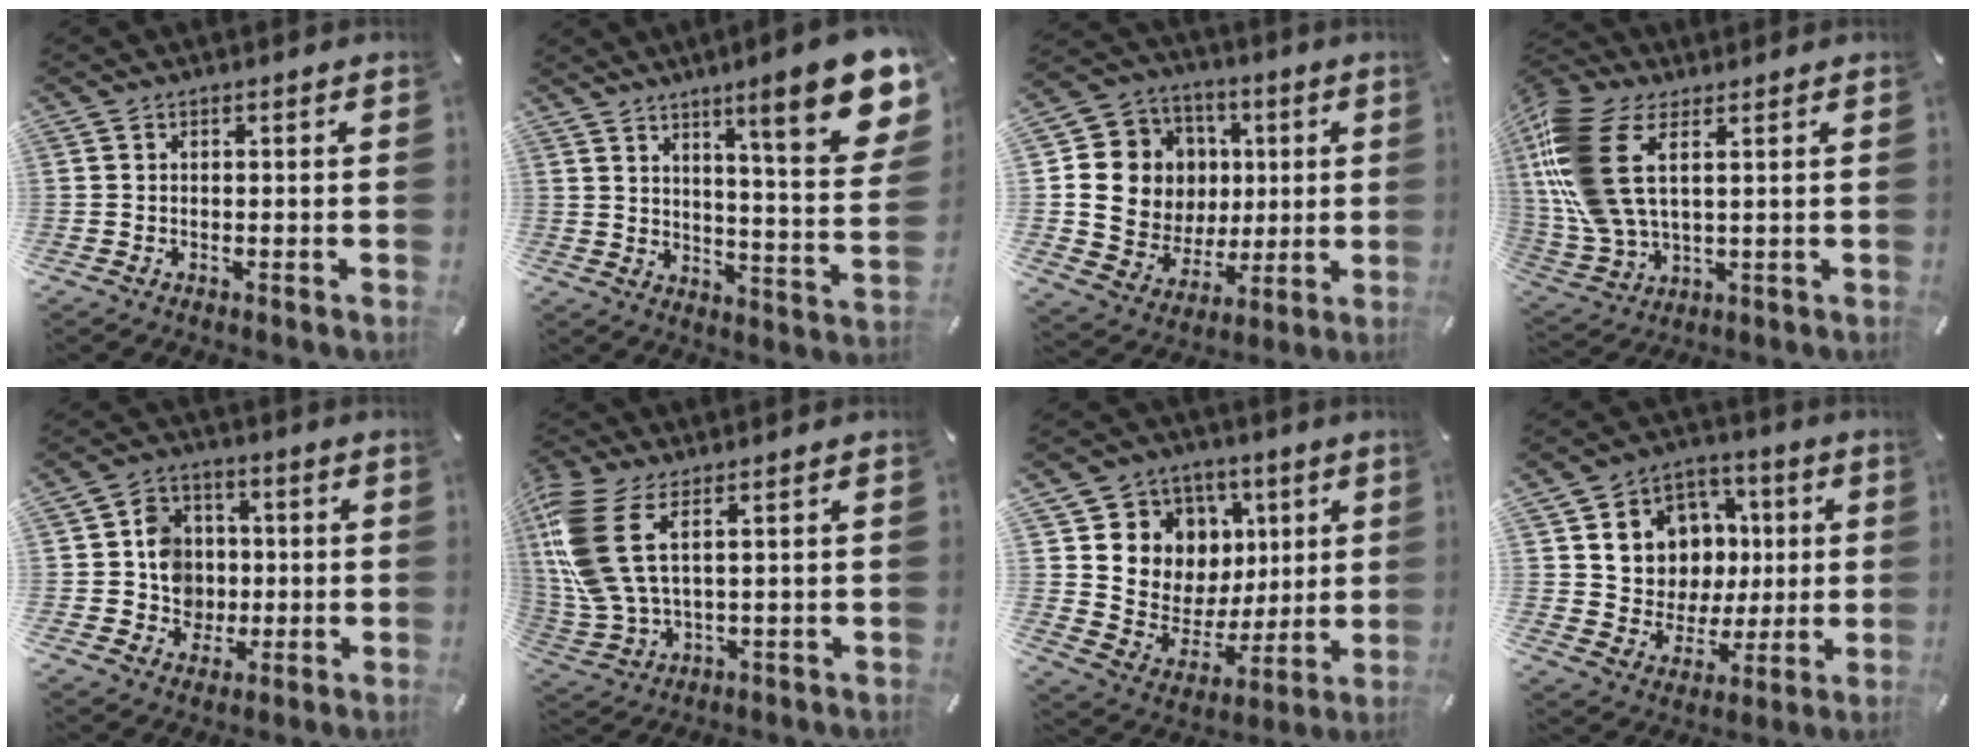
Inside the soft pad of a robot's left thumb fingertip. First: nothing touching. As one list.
[{"total": 17.9, "force": [10.5, 3.3, 14.1], "torque": [-0.200, -0.075, 0.157]}, {"total": 13.8, "force": [1.5, 13.3, 3.0], "torque": [-0.047, -0.006, 0.046]}, {"total": 15.1, "force": [4.9, 8.3, 11.6], "torque": [-0.281, -0.025, 0.087]}, {"total": 9.4, "force": [-0.3, 8.9, 3.0], "torque": [-0.044, 0.013, 0.005]}, {"total": 11.5, "force": [4.1, 5.2, 9.4], "torque": [-0.238, -0.036, 0.072]}, {"total": 11.4, "force": [3.1, 11.0, 0.9], "torque": [-0.007, -0.045, 0.078]}, {"total": 11.6, "force": [1.8, 11.2, 2.4], "torque": [-0.037, -0.021, 0.046]}]